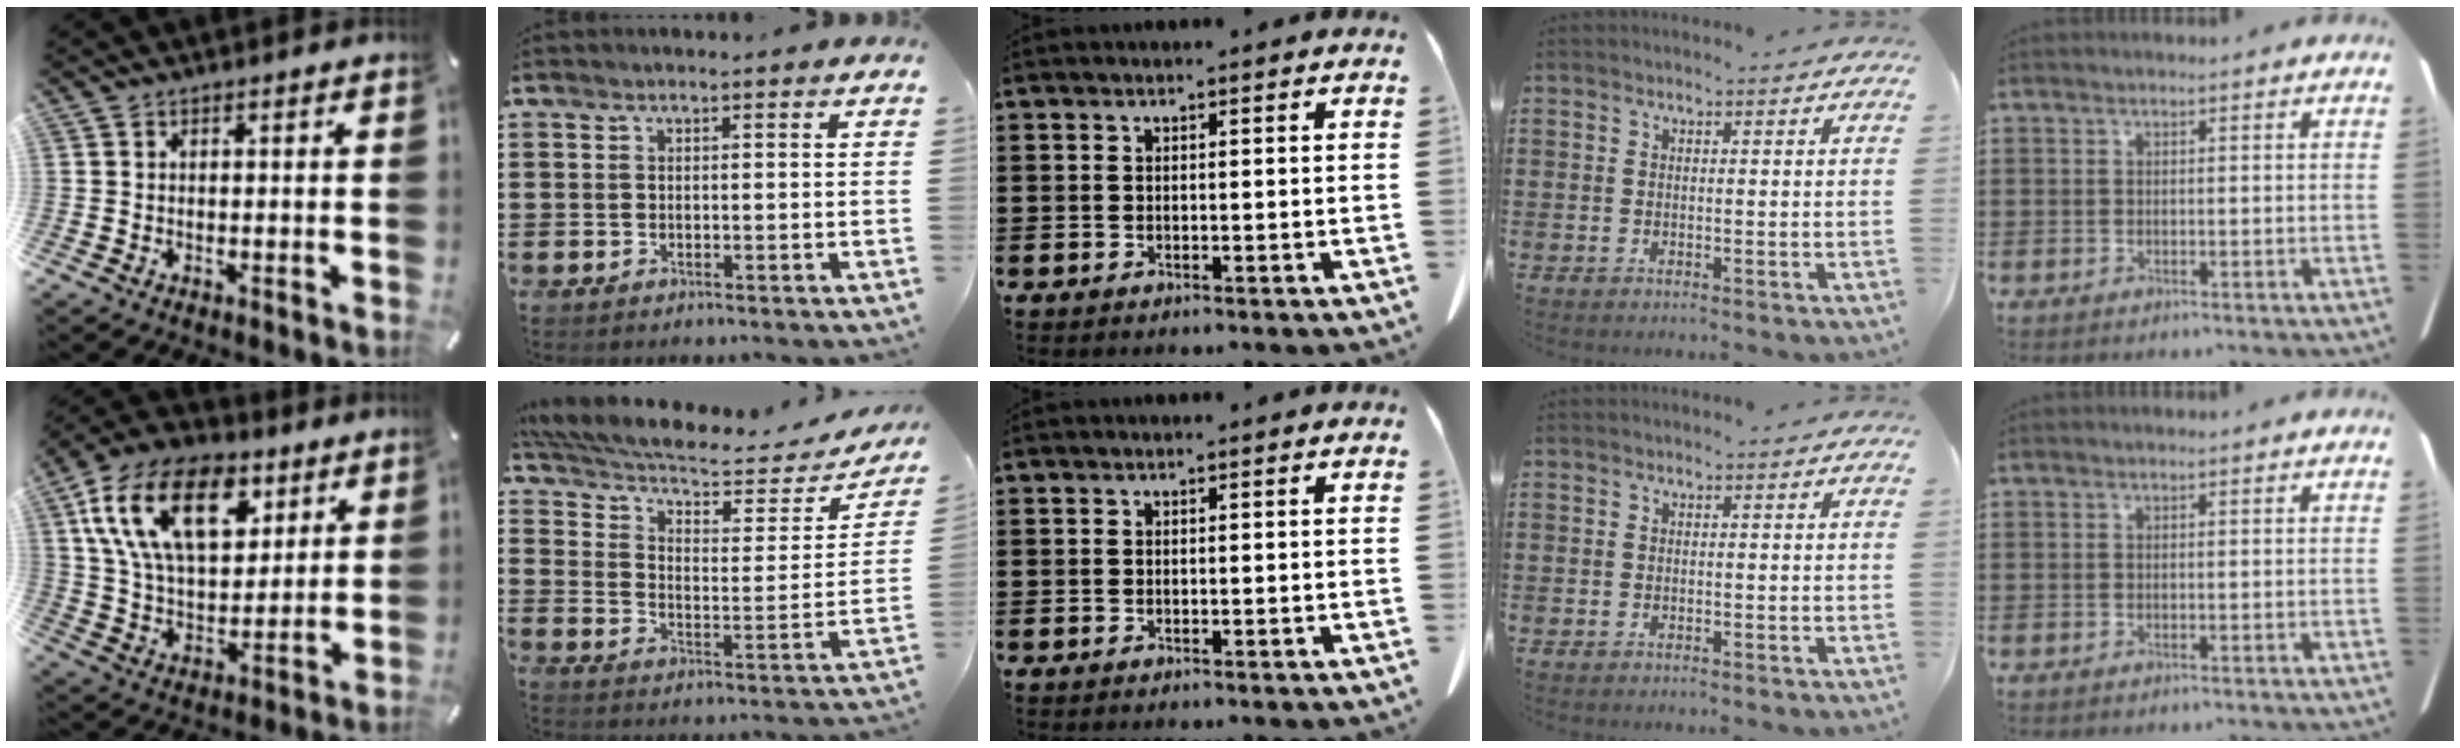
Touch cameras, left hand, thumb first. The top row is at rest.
{"thumb": {"total": 20.0, "force": [9.1, 12.1, 13.1], "torque": [-0.251, -0.022, 0.158]}, "index": {"total": 6.7, "force": [5.3, 1.9, 3.6], "torque": [-0.094, -0.036, 0.089]}}